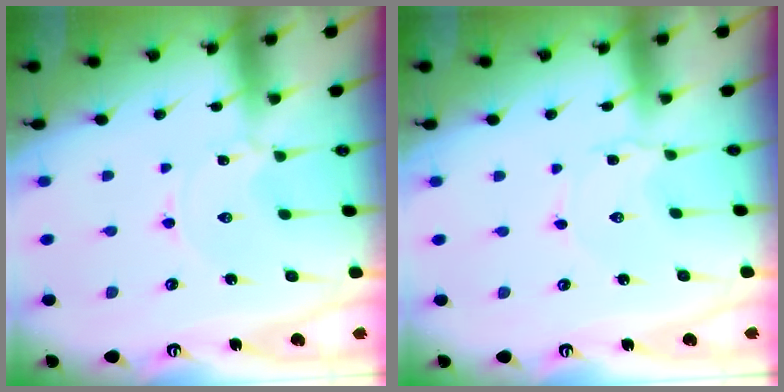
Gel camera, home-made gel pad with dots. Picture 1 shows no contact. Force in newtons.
{"total": 2.0, "press": 2.0, "slide": 0.4}